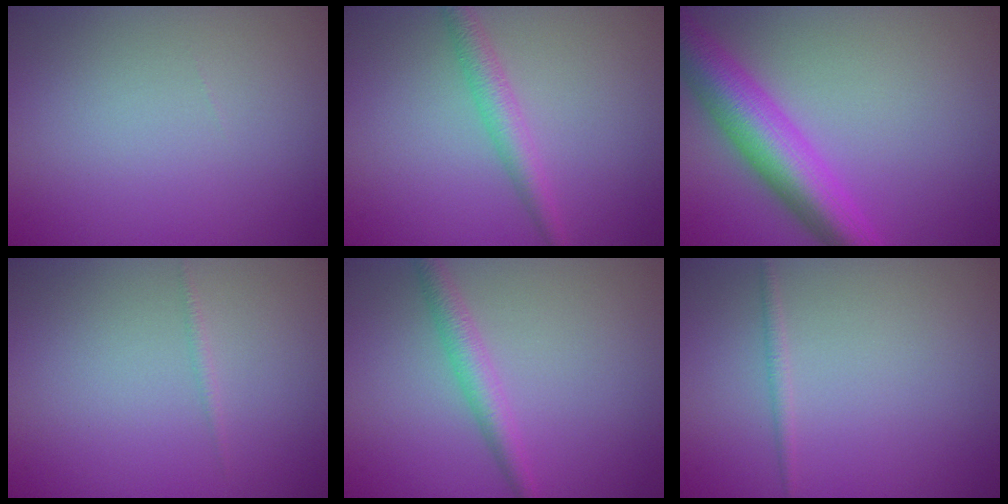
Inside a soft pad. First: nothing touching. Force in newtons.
{"total": 2.5, "press": 2.5, "slide": 0.1}
{"total": 7.4, "press": 7.4, "slide": 0.3}
{"total": 0.6, "press": 0.6, "slide": 0.0}
{"total": 2.5, "press": 2.5, "slide": 0.1}
{"total": 0.7, "press": 0.7, "slide": 0.0}